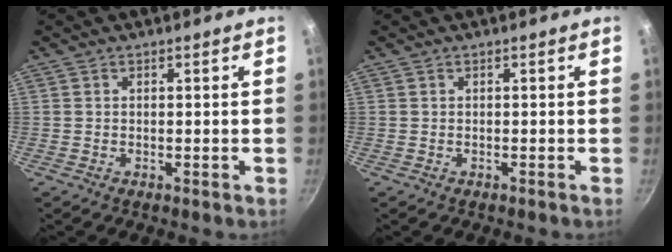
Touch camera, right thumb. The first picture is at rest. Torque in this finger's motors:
{"motor_torque": [-0.05, 0.13, 0.11, -0.22, 0.05]}